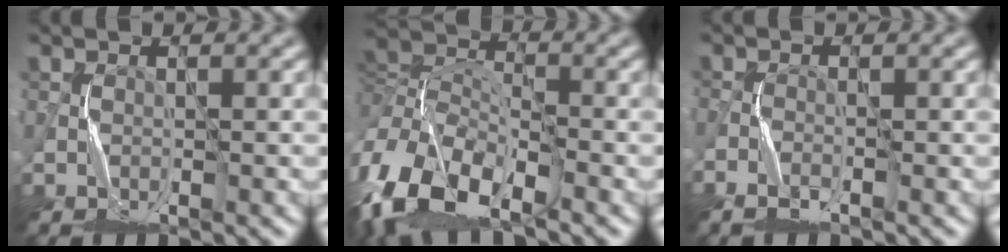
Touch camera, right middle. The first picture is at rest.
{"total": 11.2, "force": [-5.6, 6.4, 7.3], "torque": [-0.153, -0.004, -0.122]}
{"total": 2.0, "force": [-1.3, 0.7, 1.3], "torque": [-0.034, 0.000, -0.032]}